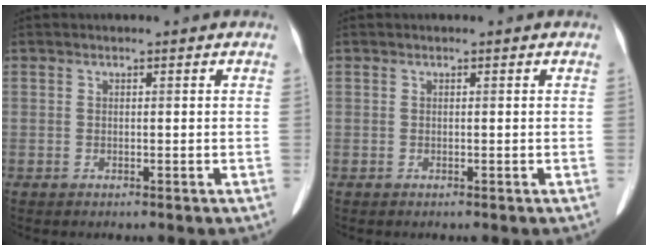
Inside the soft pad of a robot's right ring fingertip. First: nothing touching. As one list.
[{"total": 0.0}]